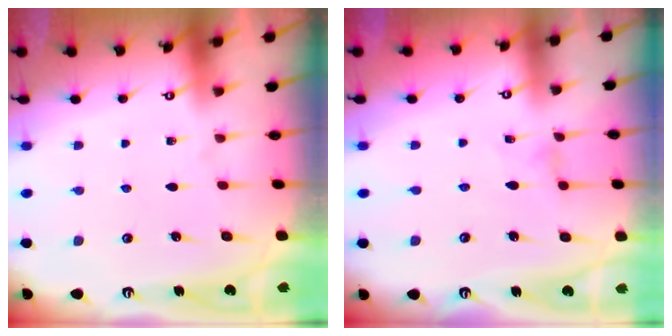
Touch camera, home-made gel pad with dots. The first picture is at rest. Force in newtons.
{"total": 0.0}